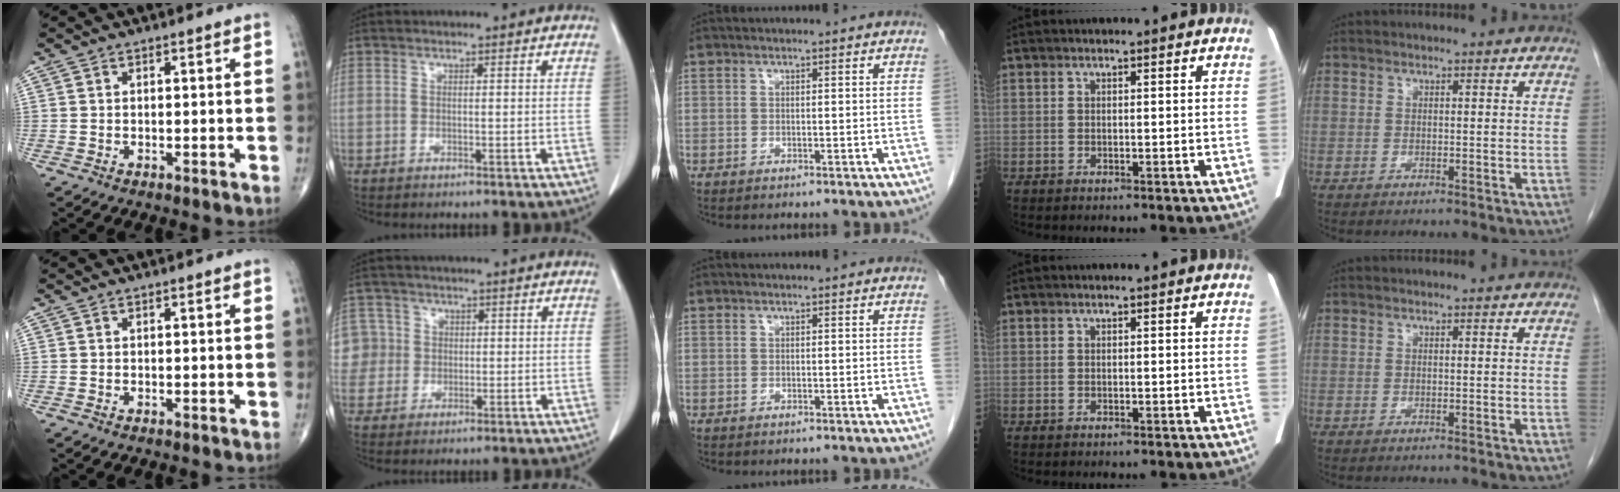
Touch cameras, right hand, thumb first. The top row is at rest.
{"index": {"total": 6.6, "force": [0.9, 6.5, 0.1], "torque": [-0.003, 0.029, 0.025]}}